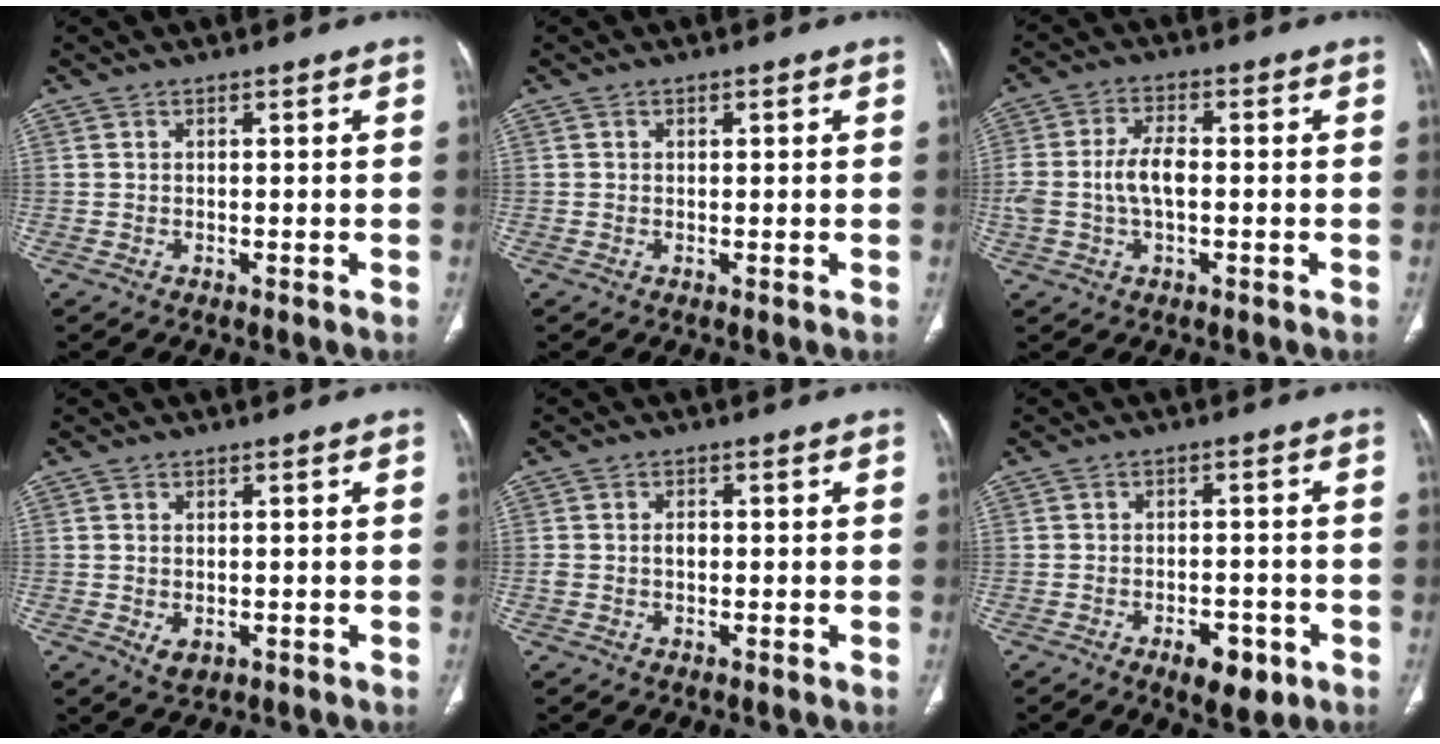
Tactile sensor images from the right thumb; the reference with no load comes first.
{"total": 0.7, "force": [0.3, 0.5, 0.4], "torque": [-0.001, 0.001, 0.002]}
{"total": 6.6, "force": [-0.6, 3.4, 5.6], "torque": [-0.126, 0.017, -0.012]}
{"total": 2.6, "force": [-0.5, 1.8, 1.8], "torque": [-0.030, -0.004, -0.001]}
{"total": 1.7, "force": [-0.1, 1.3, 1.2], "torque": [-0.020, 0.005, -0.003]}
{"total": 6.5, "force": [-3.3, 3.3, 4.5], "torque": [-0.050, 0.014, -0.042]}